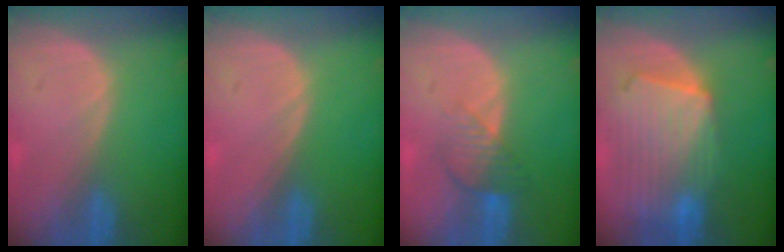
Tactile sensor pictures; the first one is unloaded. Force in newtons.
{"total": 0.0}
{"total": 4.5, "press": 3.9, "slide": 2.3}
{"total": 10.8, "press": 9.4, "slide": 5.4}